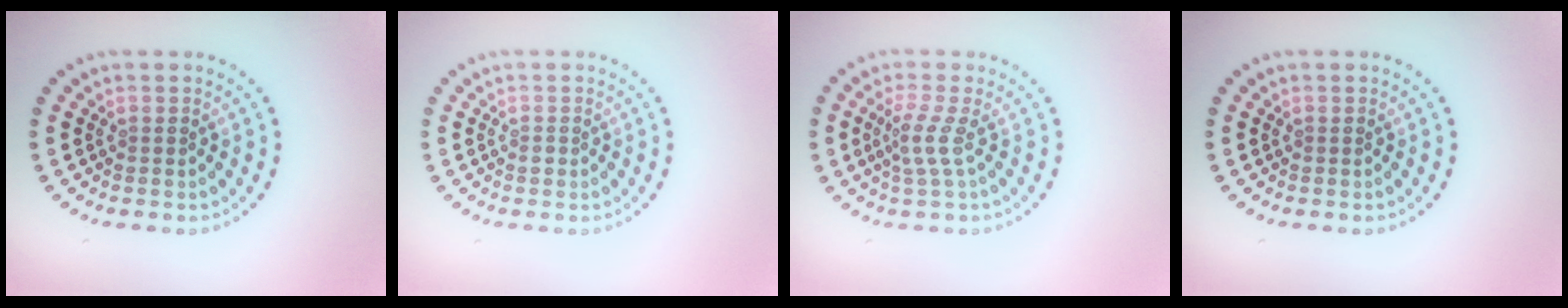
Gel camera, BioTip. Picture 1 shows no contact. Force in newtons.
{"total": 0.6, "press": 0.5, "slide": 0.3}
{"total": 2.2, "press": 1.5, "slide": 1.6}
{"total": 0.0}